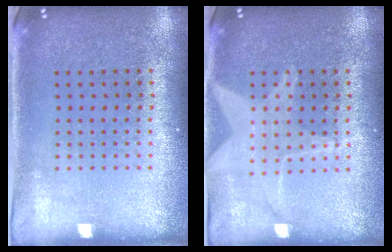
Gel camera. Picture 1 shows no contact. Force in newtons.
{"total": 2.7, "press": 2.7, "slide": 0.4}